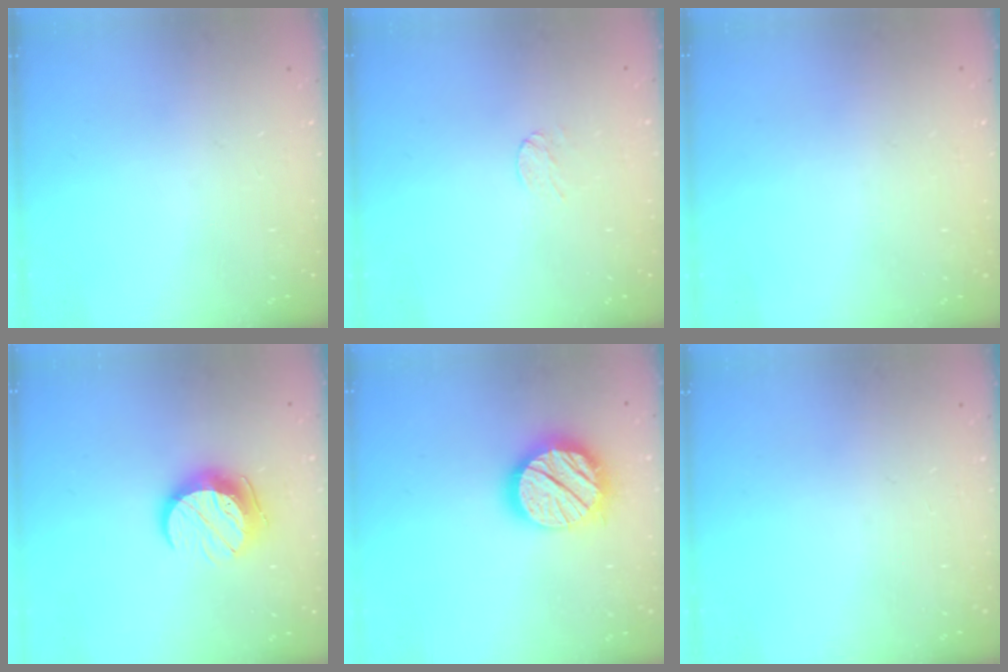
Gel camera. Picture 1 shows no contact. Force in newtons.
{"total": 3.0, "press": 3.0, "slide": 0.2}
{"total": 0.5, "press": 0.5, "slide": 0.1}
{"total": 11.2, "press": 11.1, "slide": 1.4}
{"total": 17.7, "press": 17.7, "slide": 0.8}
{"total": 0.0}